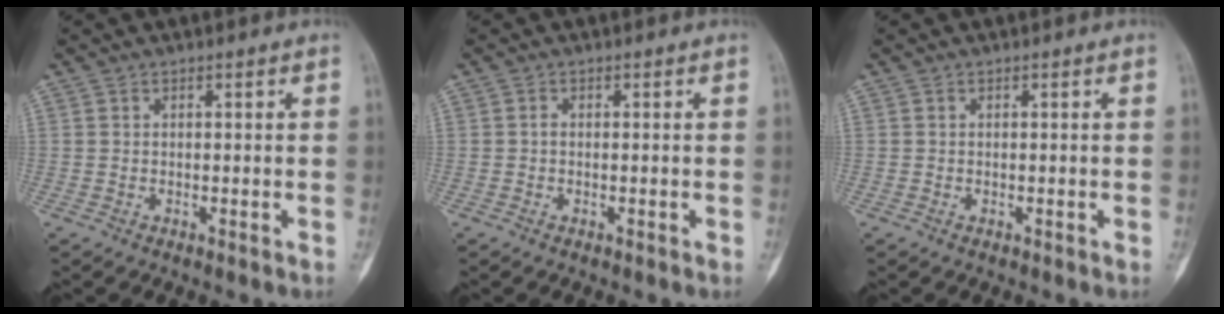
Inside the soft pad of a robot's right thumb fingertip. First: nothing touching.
{"total": 0.6, "force": [-0.1, 0.5, 0.4], "torque": [-0.008, 0.001, -0.004]}
{"total": 0.0}